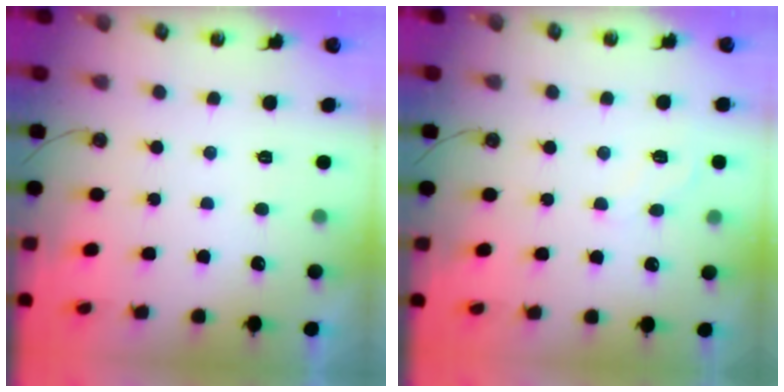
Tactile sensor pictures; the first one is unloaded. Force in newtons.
{"total": 3.6, "press": 3.5, "slide": 0.4}